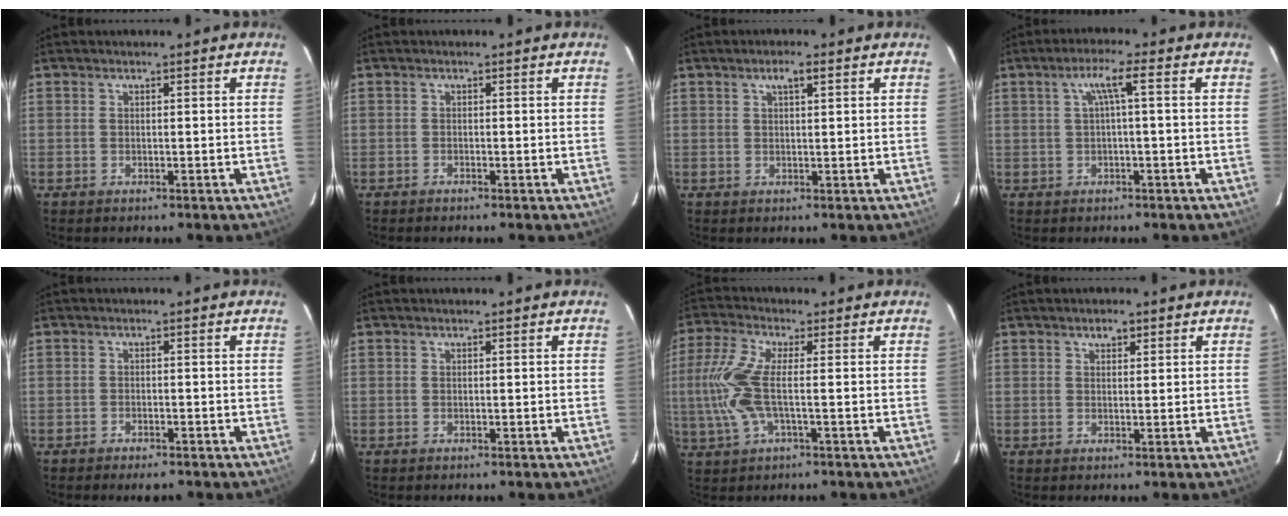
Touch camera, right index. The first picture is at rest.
{"total": 0.5, "force": [-0.5, 0.0, 0.1], "torque": [-0.001, -0.001, -0.011]}
{"total": 2.4, "force": [1.3, 0.6, 2.0], "torque": [-0.036, 0.008, 0.023]}
{"total": 3.7, "force": [0.4, -0.1, 3.7], "torque": [-0.074, 0.008, 0.010]}
{"total": 3.2, "force": [-2.7, 1.1, 1.3], "torque": [-0.033, -0.006, -0.042]}
{"total": 0.0}
{"total": 9.1, "force": [-1.0, 2.4, 8.7], "torque": [-0.204, 0.001, -0.019]}
{"total": 1.8, "force": [1.1, 1.0, 0.9], "torque": [-0.014, 0.007, 0.018]}